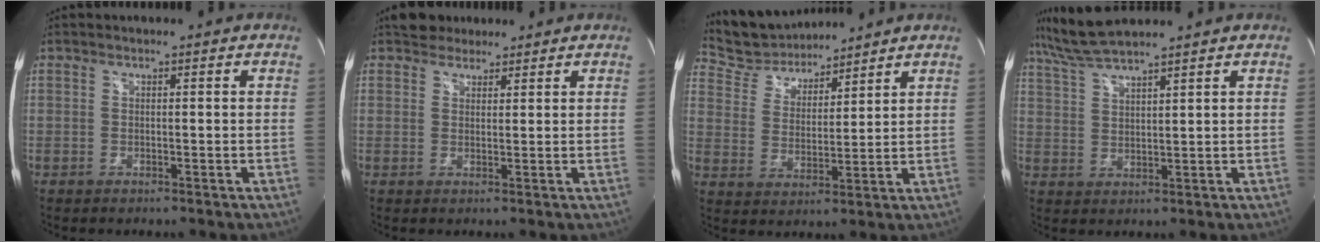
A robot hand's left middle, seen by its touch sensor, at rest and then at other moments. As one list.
[{"total": 3.6, "force": [3.0, 1.9, 0.4], "torque": [-0.007, 0.015, 0.047]}, {"total": 9.8, "force": [9.4, 2.6, 1.3], "torque": [-0.035, 0.018, 0.184]}, {"total": 7.5, "force": [6.8, -0.3, 3.2], "torque": [-0.075, 0.021, 0.134]}]